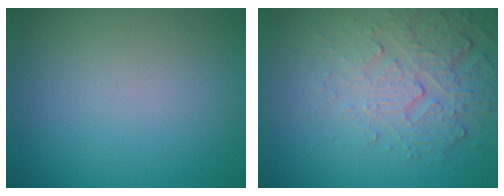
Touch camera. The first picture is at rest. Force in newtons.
{"total": 5.4, "press": 3.7, "slide": 4.0}